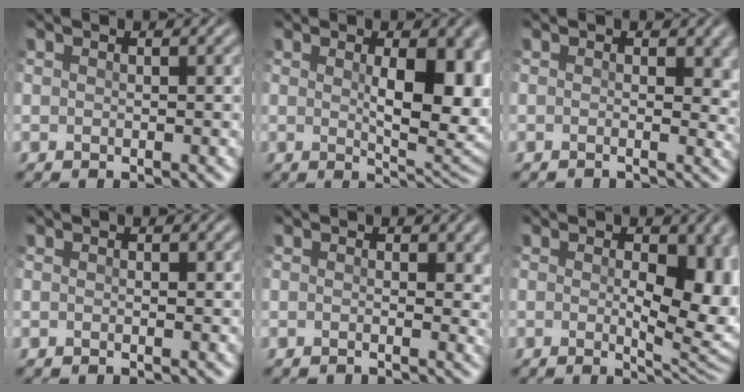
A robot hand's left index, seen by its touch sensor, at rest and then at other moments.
{"total": 8.2, "force": [0.6, 3.1, 7.6], "torque": [-0.106, -0.009, 0.020]}
{"total": 2.9, "force": [0.1, 1.3, 2.6], "torque": [-0.015, 0.000, -0.001]}
{"total": 0.0}
{"total": 1.8, "force": [0.0, 0.8, 1.6], "torque": [-0.012, -0.001, -0.004]}
{"total": 7.5, "force": [-0.2, 3.3, 6.8], "torque": [-0.068, -0.004, 0.001]}